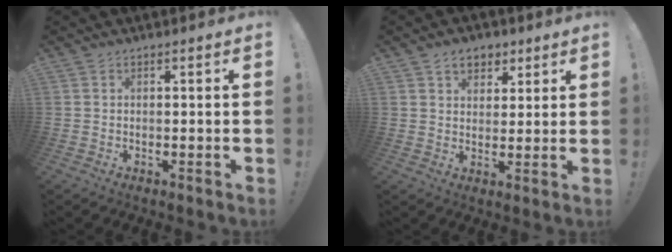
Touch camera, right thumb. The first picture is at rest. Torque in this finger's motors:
{"motor_torque": [0.01, 0.14, 0.10, -0.03, 0.00]}